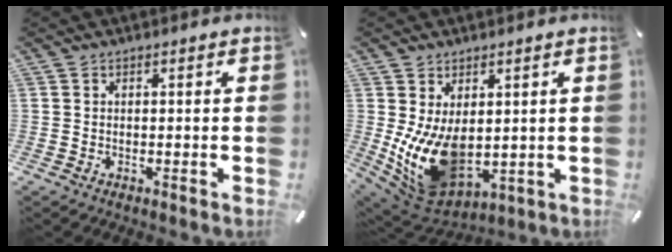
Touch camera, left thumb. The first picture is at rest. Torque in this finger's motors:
{"motor_torque": [2.46, 2.49, 1.12, -0.45, 0.45]}